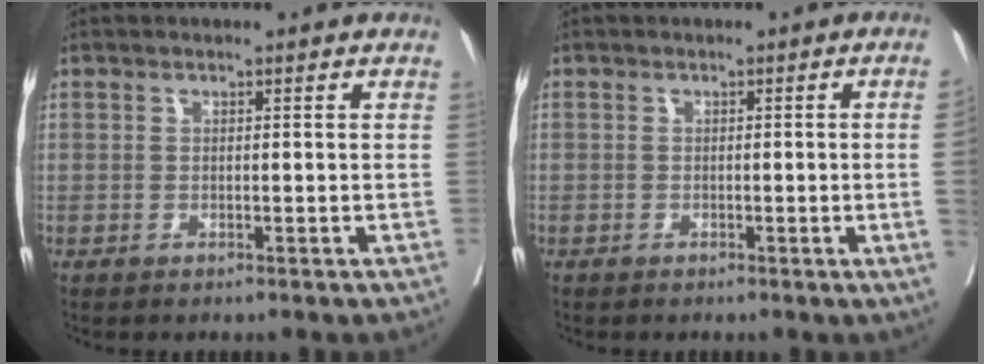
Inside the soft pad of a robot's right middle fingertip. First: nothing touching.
{"total": 2.2, "force": [-0.4, -0.7, 2.1], "torque": [-0.025, -0.003, -0.006]}